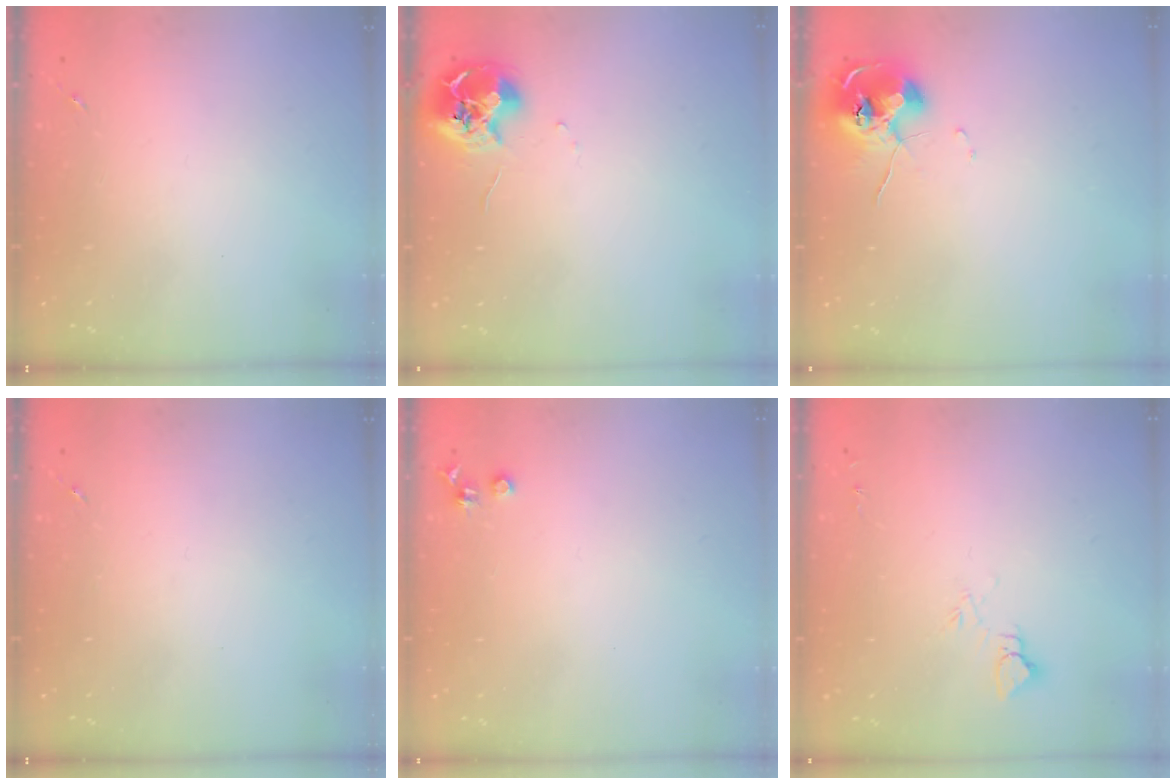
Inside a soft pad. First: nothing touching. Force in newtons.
{"total": 9.6, "press": 9.5, "slide": 0.6}
{"total": 10.1, "press": 10.0, "slide": 0.9}
{"total": 0.0}
{"total": 3.6, "press": 3.5, "slide": 0.5}
{"total": 3.7, "press": 3.7, "slide": 0.4}